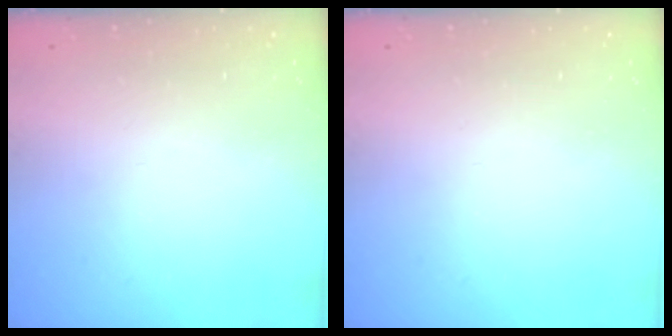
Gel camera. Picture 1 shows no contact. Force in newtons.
{"total": 0.0}